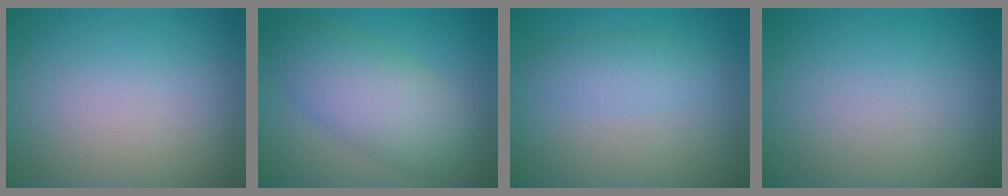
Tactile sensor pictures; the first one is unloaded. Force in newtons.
{"total": 6.4, "press": 6.4, "slide": 0.2}
{"total": 2.2, "press": 2.2, "slide": 0.1}
{"total": 0.0}